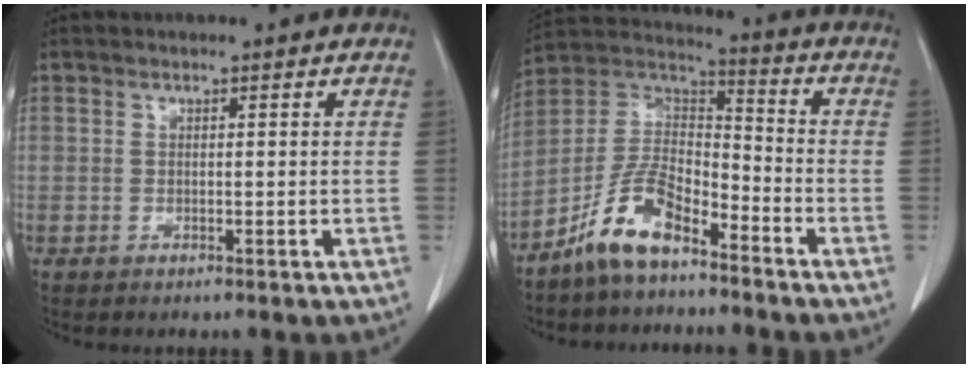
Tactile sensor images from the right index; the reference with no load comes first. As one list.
[{"total": 10.8, "force": [-7.5, 4.1, 6.7], "torque": [-0.145, 0.020, -0.145]}]